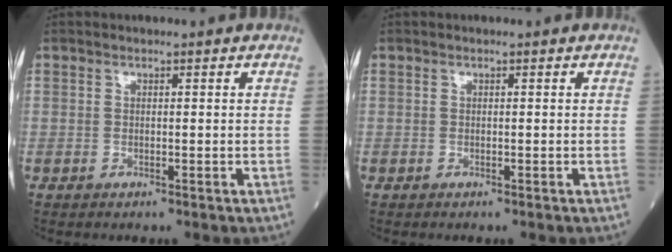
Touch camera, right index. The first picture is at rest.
{"total": 0.0}